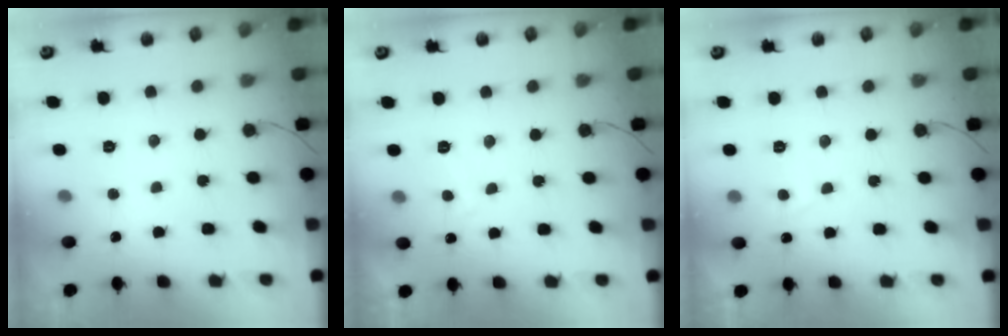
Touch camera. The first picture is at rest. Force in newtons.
{"total": 2.8, "press": 2.7, "slide": 0.6}
{"total": 0.5, "press": 0.2, "slide": 0.5}